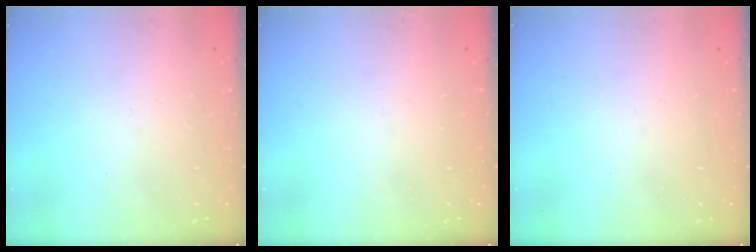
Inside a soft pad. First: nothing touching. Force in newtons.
{"total": 0.0}
{"total": 0.0}